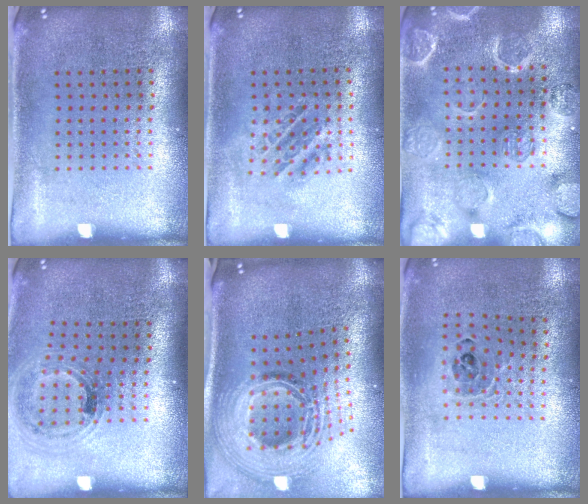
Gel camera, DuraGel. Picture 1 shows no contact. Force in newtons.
{"total": 1.0, "press": 1.0, "slide": 0.4}
{"total": 2.7, "press": 2.7, "slide": 0.0}
{"total": 1.0, "press": 1.0, "slide": 0.3}
{"total": 3.0, "press": 2.1, "slide": 2.1}
{"total": 0.9, "press": 0.9, "slide": 0.1}